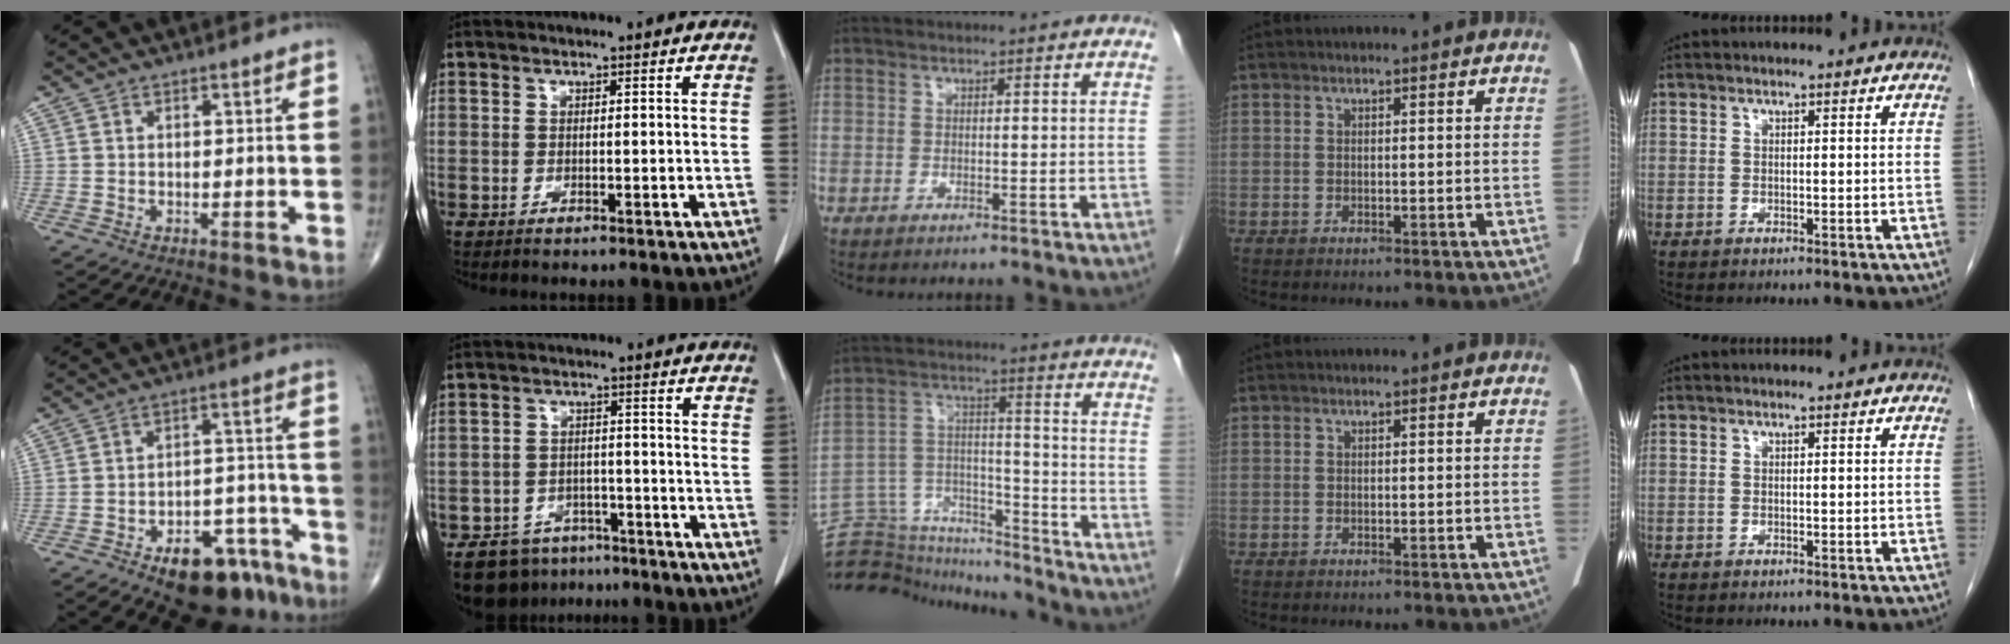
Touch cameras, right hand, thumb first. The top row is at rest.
{"thumb": {"total": 15.5, "force": [-10.2, 7.6, 8.9], "torque": [-0.086, 0.086, -0.145]}, "index": {"total": 8.3, "force": [-6.2, 5.3, 1.7], "torque": [-0.021, 0.014, -0.093]}, "middle": {"total": 19.2, "force": [-18.5, 4.1, 3.6], "torque": [-0.088, 0.040, -0.291]}}